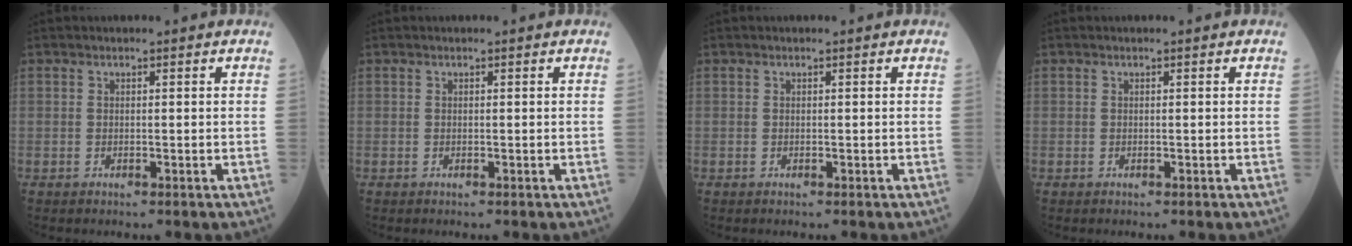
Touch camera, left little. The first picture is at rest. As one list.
[{"total": 0.0}, {"total": 0.0}, {"total": 0.0}]